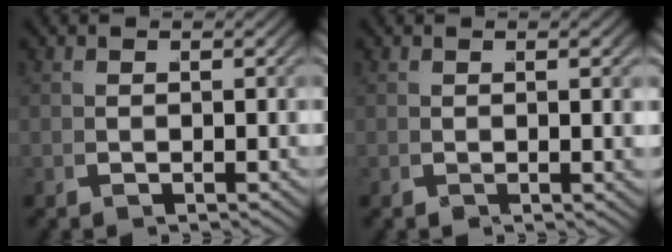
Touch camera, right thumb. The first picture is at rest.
{"total": 1.3, "force": [0.3, 0.5, 1.2], "torque": [-0.028, 0.002, 0.006]}